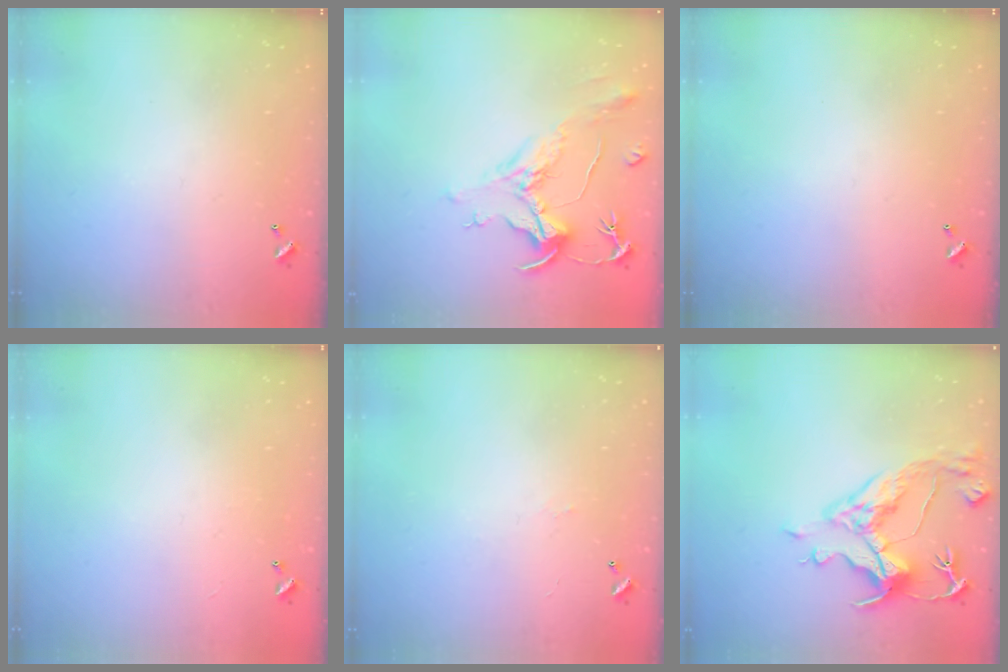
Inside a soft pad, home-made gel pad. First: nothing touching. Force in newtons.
{"total": 2.1, "press": 1.6, "slide": 1.3}
{"total": 0.0}
{"total": 1.0, "press": 0.9, "slide": 0.5}
{"total": 3.2, "press": 3.2, "slide": 0.5}
{"total": 8.7, "press": 8.5, "slide": 1.9}